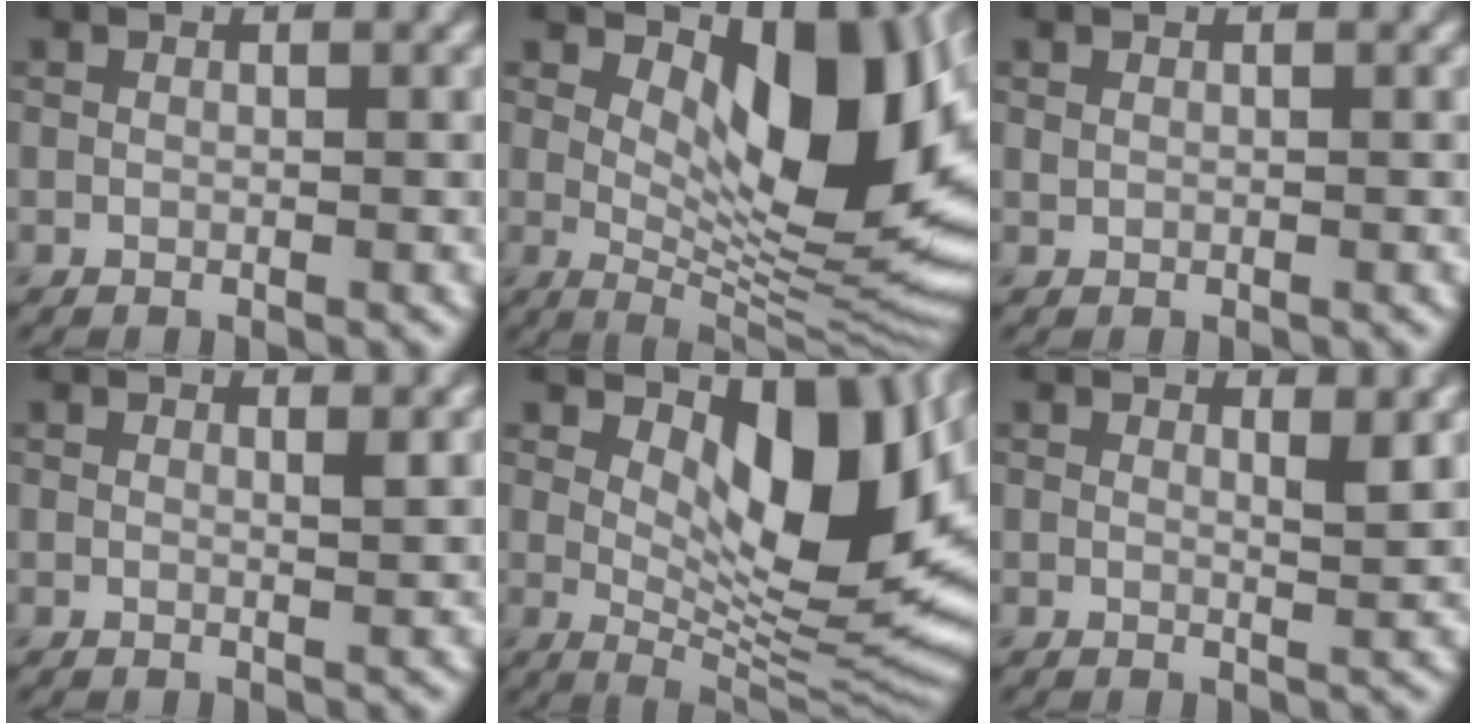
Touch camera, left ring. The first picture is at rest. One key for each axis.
{"total": 12.6, "fx": 3.7, "fy": 5.6, "fz": 10.7, "tx": -0.142, "ty": -0.005, "tz": 0.068}
{"total": 0.0}
{"total": 1.0, "fx": 0.6, "fy": 0.2, "fz": 0.7, "tx": -0.004, "ty": 0.001, "tz": 0.008}
{"total": 11.3, "fx": 3.3, "fy": 5.1, "fz": 9.5, "tx": -0.132, "ty": -0.012, "tz": 0.060}
{"total": 1.9, "fx": 1.1, "fy": 0.5, "fz": 1.4, "tx": -0.012, "ty": 0.000, "tz": 0.014}